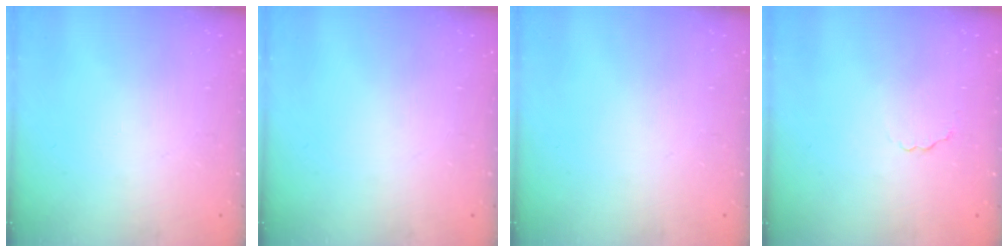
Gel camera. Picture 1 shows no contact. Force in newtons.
{"total": 0.0}
{"total": 0.0}
{"total": 2.4, "press": 2.3, "slide": 0.7}